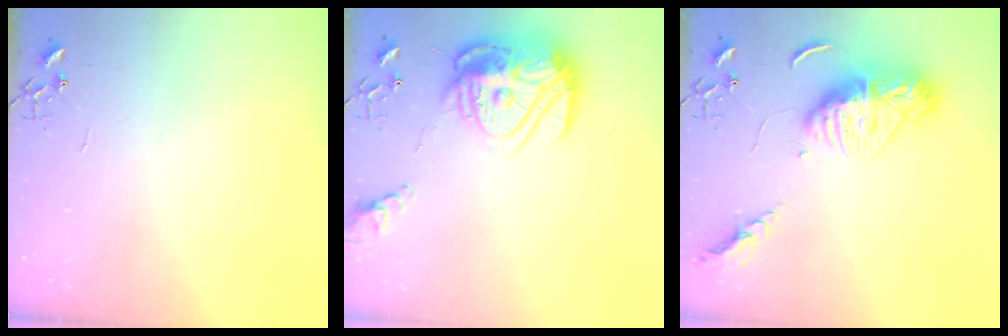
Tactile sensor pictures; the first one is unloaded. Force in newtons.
{"total": 18.8, "press": 18.8, "slide": 1.8}
{"total": 13.5, "press": 13.5, "slide": 1.2}